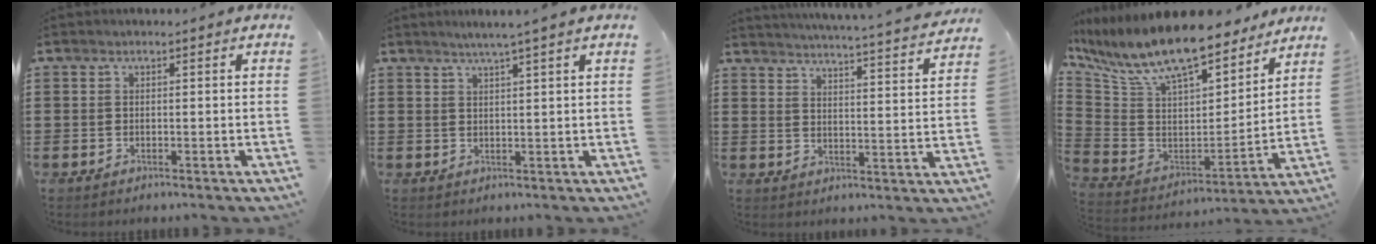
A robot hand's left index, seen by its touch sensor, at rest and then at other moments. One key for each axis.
{"total": 2.4, "fx": 1.9, "fy": -0.7, "fz": 1.3, "tx": -0.027, "ty": -0.004, "tz": 0.032}
{"total": 4.1, "fx": 3.9, "fy": -0.7, "fz": 0.8, "tx": -0.028, "ty": -0.038, "tz": 0.060}
{"total": 12.7, "fx": 10.7, "fy": 2.7, "fz": 6.3, "tx": -0.165, "ty": -0.073, "tz": 0.190}